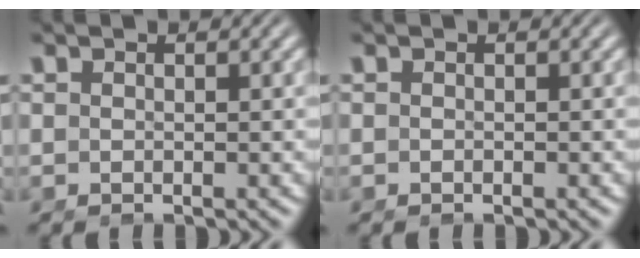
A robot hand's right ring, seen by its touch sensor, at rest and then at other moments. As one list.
[{"total": 0.0}]